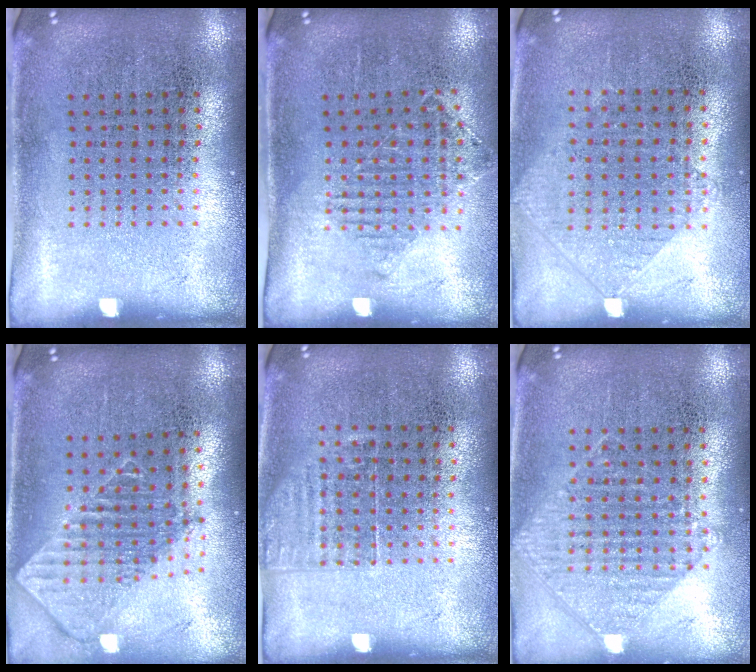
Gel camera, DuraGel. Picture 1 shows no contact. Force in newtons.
{"total": 1.2, "press": 1.1, "slide": 0.4}
{"total": 0.9, "press": 0.8, "slide": 0.3}
{"total": 2.0, "press": 1.5, "slide": 1.3}
{"total": 1.2, "press": 0.9, "slide": 0.7}
{"total": 0.9, "press": 0.9, "slide": 0.1}